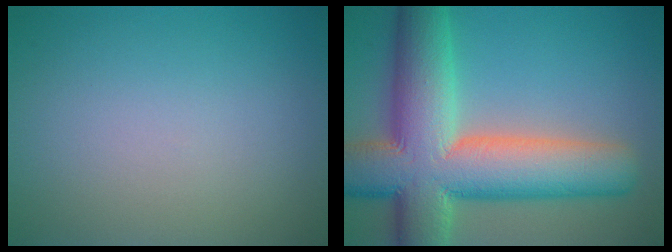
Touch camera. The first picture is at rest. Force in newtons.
{"total": 14.1, "press": 14.1, "slide": 0.8}